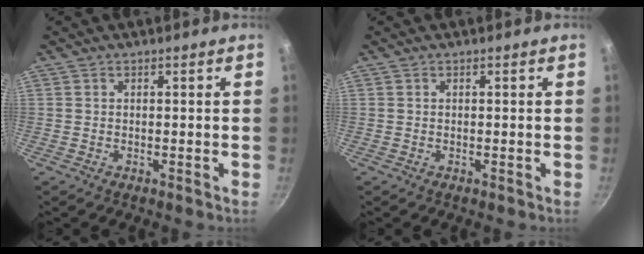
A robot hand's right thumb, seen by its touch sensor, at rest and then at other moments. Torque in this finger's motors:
{"motor_torque": [-0.01, 0.01, 0.00, 0.00, 0.00]}